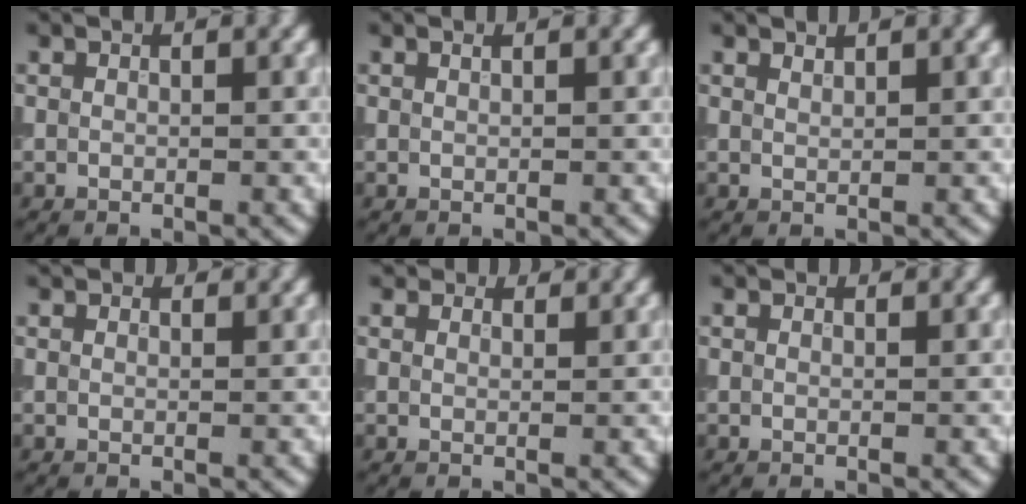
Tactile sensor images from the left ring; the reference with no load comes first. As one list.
[{"total": 0.0}, {"total": 0.6, "force": [0.6, 0.1, 0.1], "torque": [-0.001, 0.000, 0.015]}, {"total": 2.0, "force": [1.9, 0.4, 0.4], "torque": [-0.015, 0.001, 0.021]}, {"total": 3.3, "force": [2.9, 1.3, 0.9], "torque": [-0.020, -0.004, 0.042]}, {"total": 1.6, "force": [1.5, 0.3, 0.3], "torque": [-0.014, -0.002, 0.013]}]